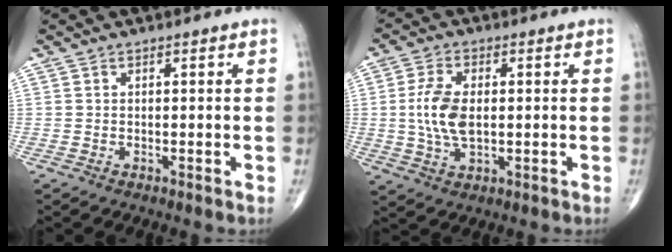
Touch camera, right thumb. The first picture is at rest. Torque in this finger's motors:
{"motor_torque": [1.44, 1.33, 0.83, -0.39, 0.10]}